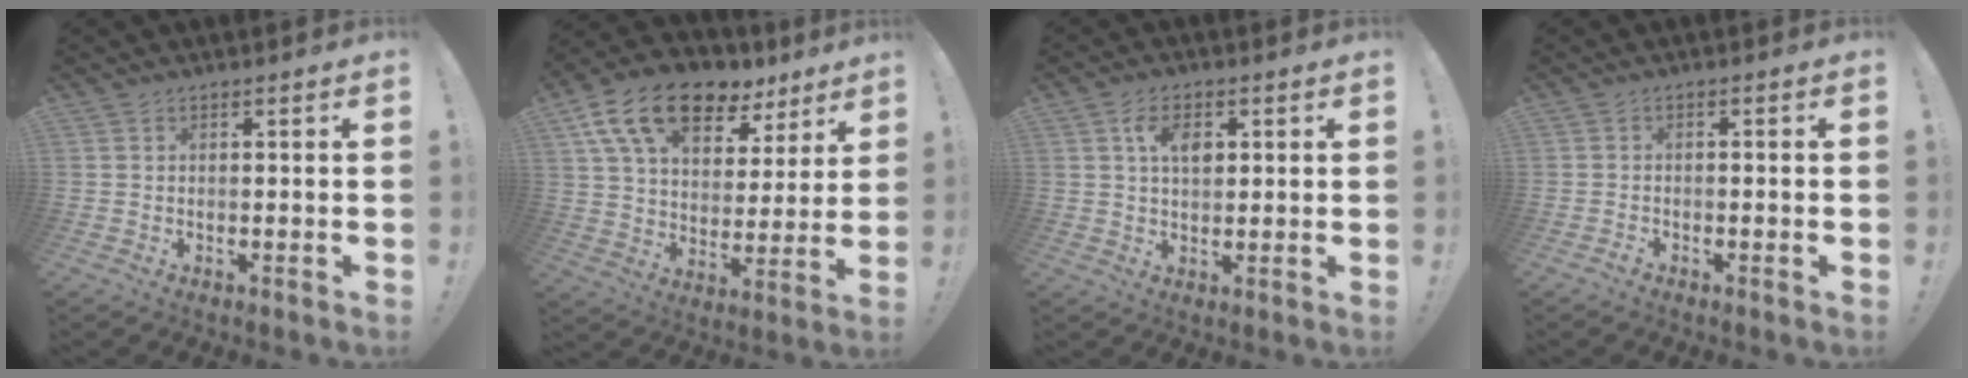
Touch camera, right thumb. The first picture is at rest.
{"total": 17.9, "force": [11.1, 9.6, 10.1], "torque": [-0.171, -0.060, 0.202]}
{"total": 6.7, "force": [2.1, 4.0, 4.9], "torque": [-0.082, 0.002, 0.036]}
{"total": 1.7, "force": [-1.5, 0.3, 0.8], "torque": [-0.008, 0.006, -0.026]}